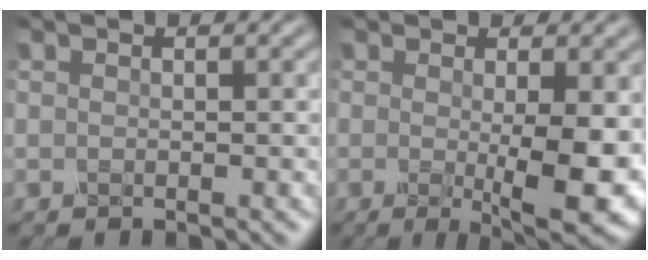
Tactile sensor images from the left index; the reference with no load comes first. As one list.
[{"total": 7.4, "force": [-0.9, 1.5, 7.2], "torque": [-0.104, -0.017, -0.006]}]